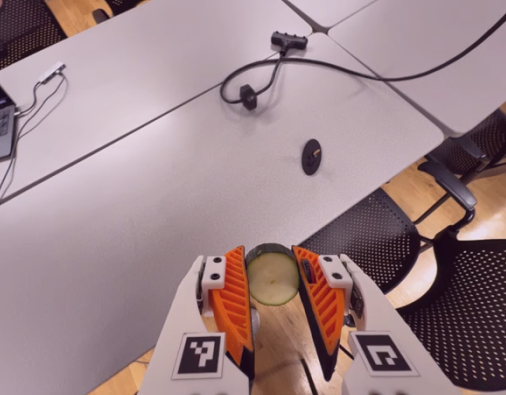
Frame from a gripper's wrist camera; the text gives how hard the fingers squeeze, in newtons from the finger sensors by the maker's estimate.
{"total": 8.1, "left": 8.1, "right": 8.1}